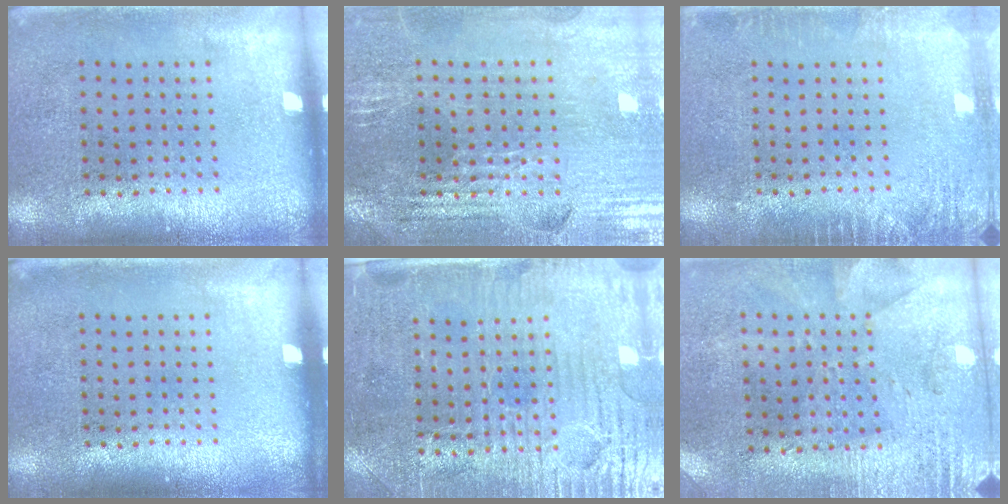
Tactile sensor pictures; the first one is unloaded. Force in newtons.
{"total": 2.8, "press": 2.8, "slide": 0.5}
{"total": 2.1, "press": 2.1, "slide": 0.4}
{"total": 0.0}
{"total": 3.7, "press": 3.4, "slide": 1.3}
{"total": 2.8, "press": 2.2, "slide": 1.6}